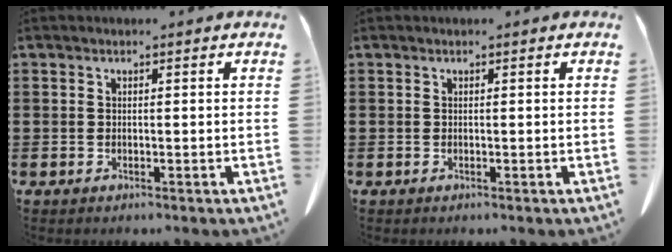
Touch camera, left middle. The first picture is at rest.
{"total": 0.0}